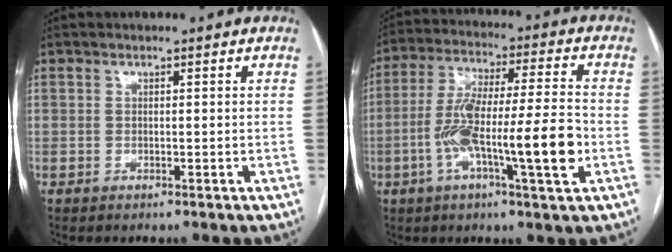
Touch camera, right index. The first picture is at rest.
{"total": 15.2, "force": [-4.0, 1.3, 14.6], "torque": [-0.263, 0.007, -0.070]}